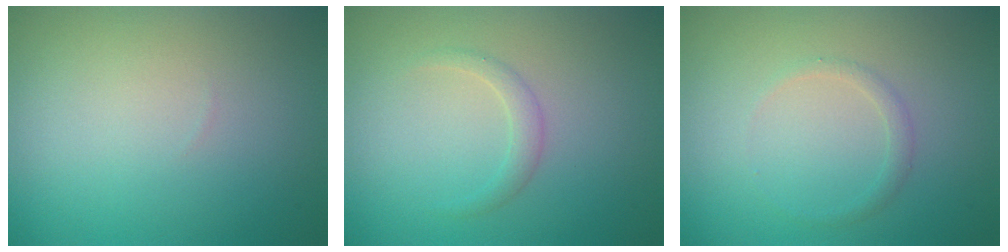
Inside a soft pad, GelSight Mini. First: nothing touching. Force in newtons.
{"total": 1.2, "press": 1.2, "slide": 0.0}
{"total": 1.0, "press": 1.0, "slide": 0.0}